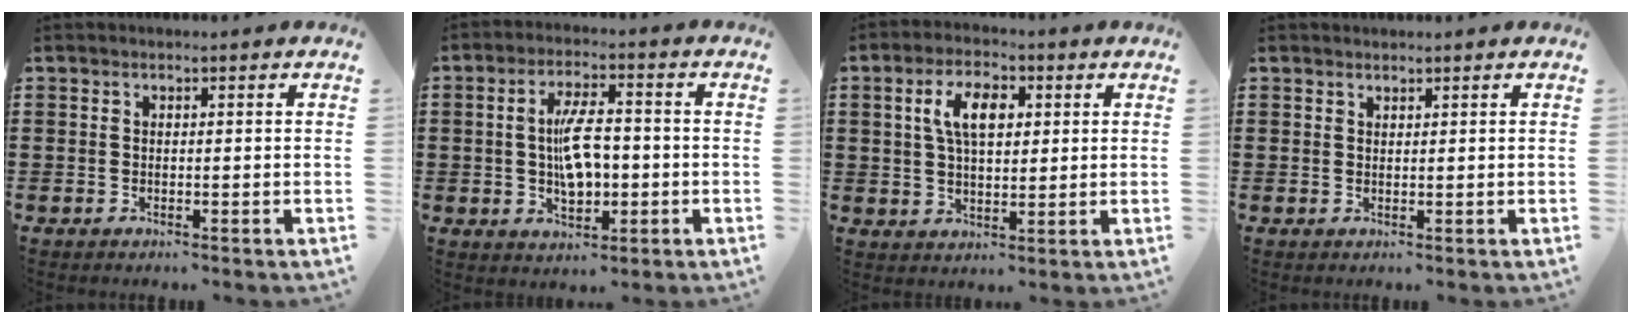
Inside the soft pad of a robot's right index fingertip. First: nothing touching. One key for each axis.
{"total": 7.1, "fx": -0.5, "fy": 3.2, "fz": 6.3, "tx": -0.106, "ty": 0.002, "tz": -0.013}
{"total": 6.5, "fx": 1.8, "fy": 3.4, "fz": 5.2, "tx": -0.106, "ty": 0.012, "tz": 0.026}
{"total": 0.9, "fx": 0.9, "fy": 0.3, "fz": -0.1, "tx": 0.001, "ty": 0.001, "tz": 0.018}